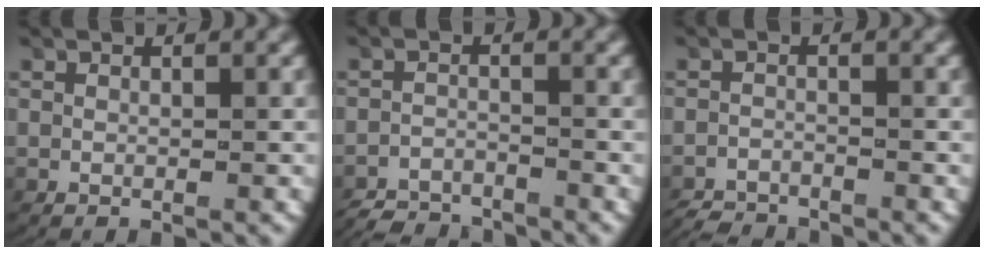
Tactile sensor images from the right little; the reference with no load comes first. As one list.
[{"total": 3.9, "force": [-3.8, 1.0, 0.0], "torque": [0.003, -0.013, -0.067]}, {"total": 3.0, "force": [-3.0, 0.6, -0.1], "torque": [-0.002, -0.013, -0.052]}]